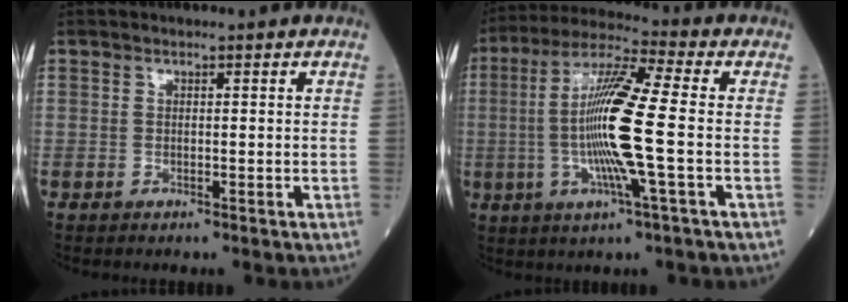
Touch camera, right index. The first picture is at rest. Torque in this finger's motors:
{"motor_torque": [0.72, -0.33, 1.06, 0.21]}